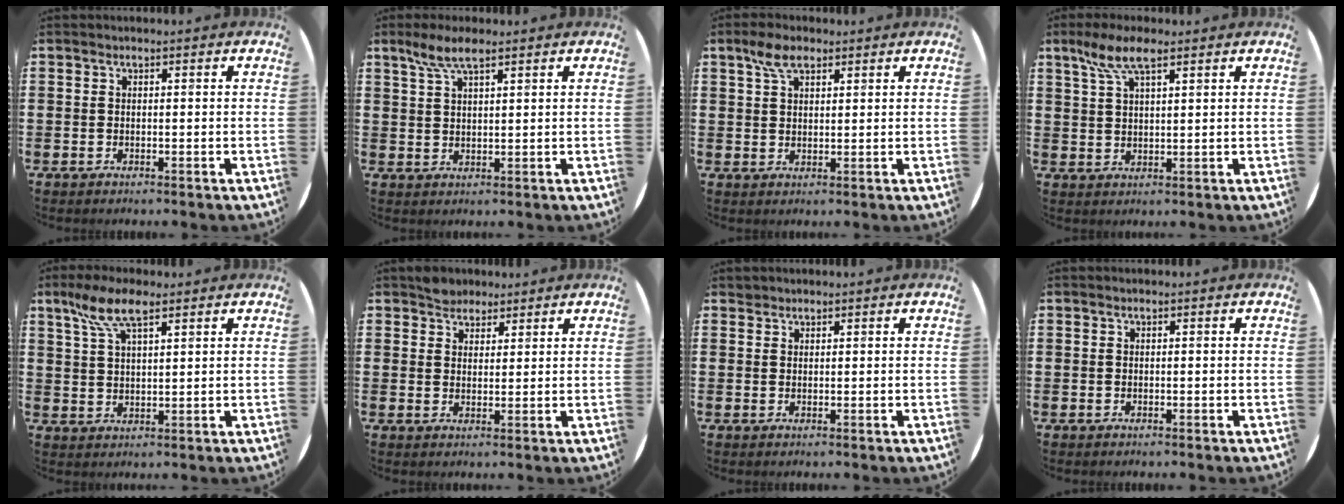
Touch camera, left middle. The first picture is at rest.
{"total": 4.5, "force": [3.1, 1.2, 2.9], "torque": [-0.064, 0.006, 0.056]}
{"total": 4.2, "force": [2.8, 1.9, 2.5], "torque": [-0.047, 0.005, 0.049]}
{"total": 6.5, "force": [4.0, 2.0, 4.6], "torque": [-0.100, 0.006, 0.071]}
{"total": 7.1, "force": [4.6, 2.3, 4.9], "torque": [-0.108, 0.005, 0.083]}
{"total": 2.9, "force": [2.6, 1.3, -0.2], "torque": [0.004, 0.001, 0.051]}
{"total": 1.1, "force": [1.0, 0.3, -0.1], "torque": [0.001, 0.001, 0.020]}
{"total": 0.0}